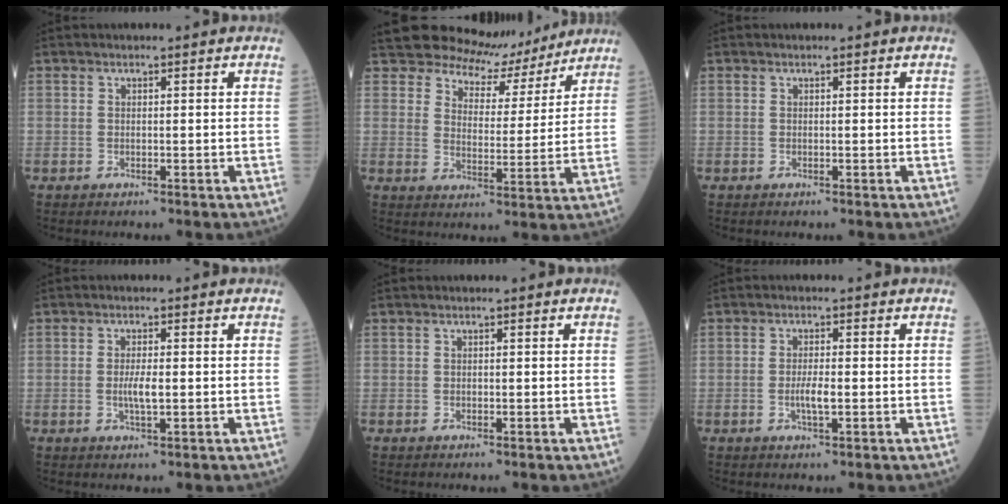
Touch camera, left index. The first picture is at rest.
{"total": 9.0, "force": [8.4, 3.1, 0.6], "torque": [-0.014, -0.005, 0.118]}
{"total": 0.0}
{"total": 2.8, "force": [-0.3, 0.5, 2.7], "torque": [-0.058, -0.003, -0.005]}
{"total": 0.0}
{"total": 2.7, "force": [-0.6, 0.5, 2.6], "torque": [-0.055, -0.001, -0.010]}